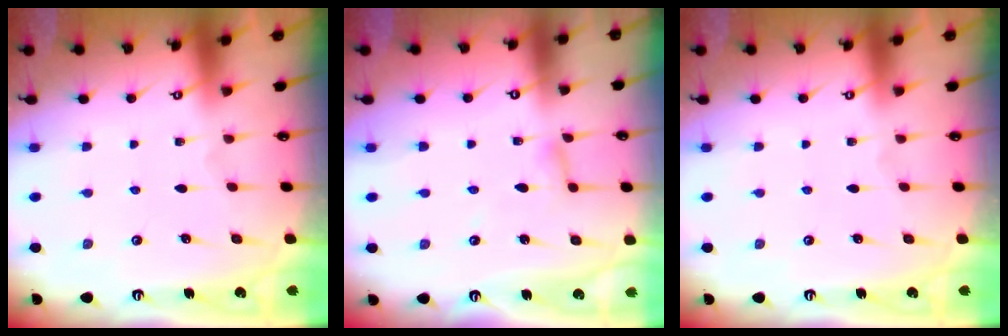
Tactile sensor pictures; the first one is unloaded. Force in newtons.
{"total": 2.8, "press": 2.8, "slide": 0.2}
{"total": 0.0}